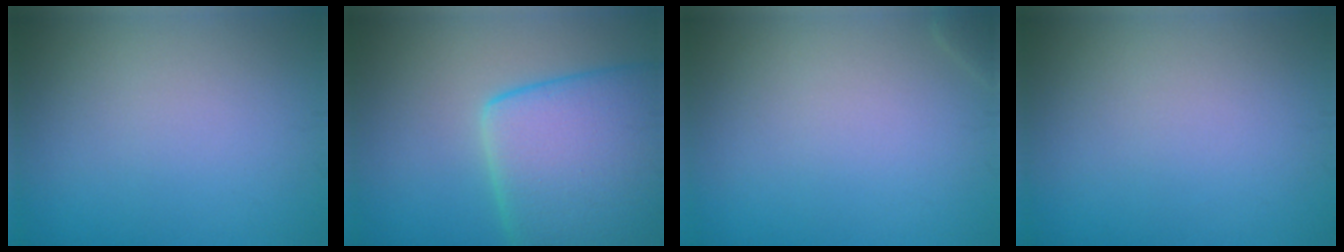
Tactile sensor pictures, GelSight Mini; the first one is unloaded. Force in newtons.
{"total": 12.0, "press": 11.9, "slide": 0.5}
{"total": 0.7, "press": 0.7, "slide": 0.0}
{"total": 0.0}